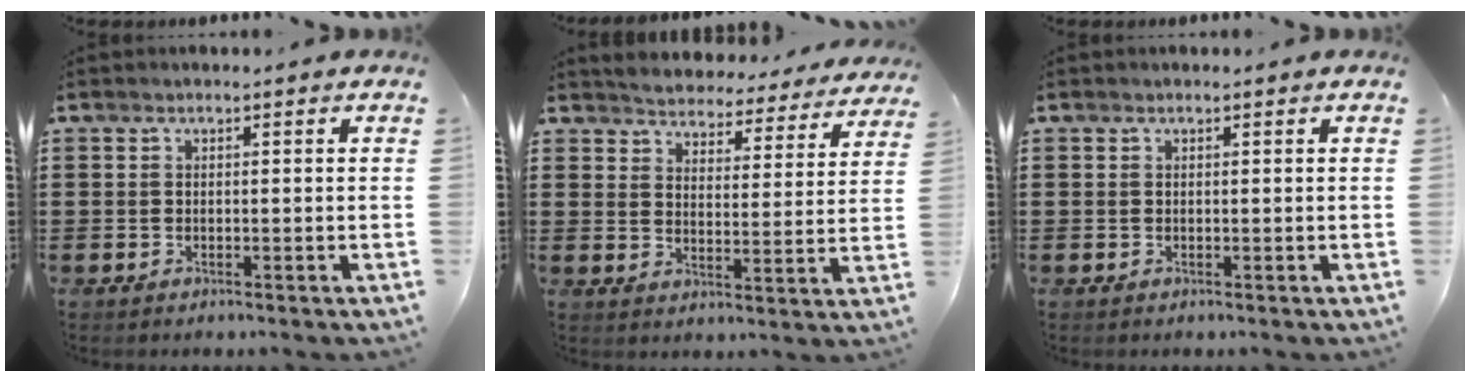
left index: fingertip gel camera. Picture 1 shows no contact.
{"total": 4.0, "force": [4.0, -0.1, -0.4], "torque": [-0.020, -0.037, 0.064]}
{"total": 0.0}